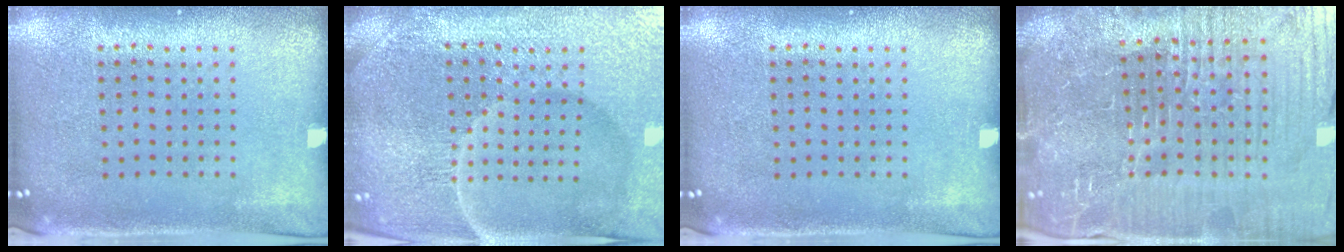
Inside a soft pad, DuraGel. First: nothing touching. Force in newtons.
{"total": 5.7, "press": 5.3, "slide": 2.2}
{"total": 0.0}
{"total": 7.4, "press": 6.6, "slide": 3.4}